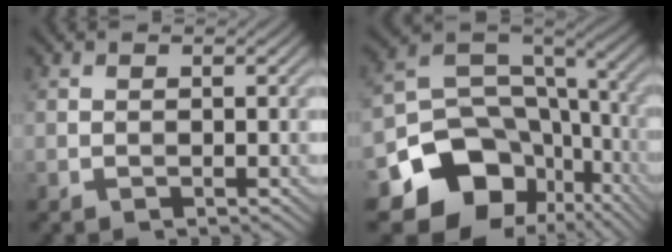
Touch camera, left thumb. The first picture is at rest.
{"total": 15.9, "force": [-7.6, 12.1, 6.9], "torque": [-0.163, -0.032, -0.120]}